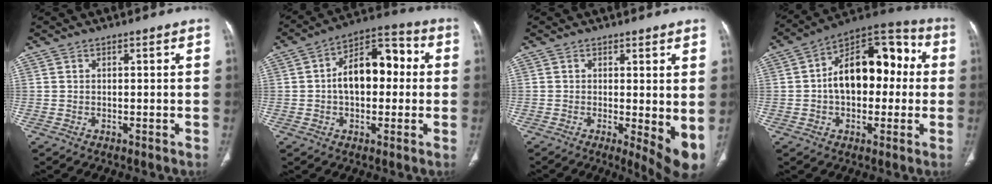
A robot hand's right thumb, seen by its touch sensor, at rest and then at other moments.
{"total": 13.3, "force": [0.6, 8.1, 10.5], "torque": [-0.137, 0.036, 0.000]}
{"total": 7.7, "force": [-0.2, 2.4, 7.3], "torque": [-0.100, -0.020, 0.001]}
{"total": 18.1, "force": [1.0, 11.1, 14.2], "torque": [-0.177, 0.048, 0.008]}